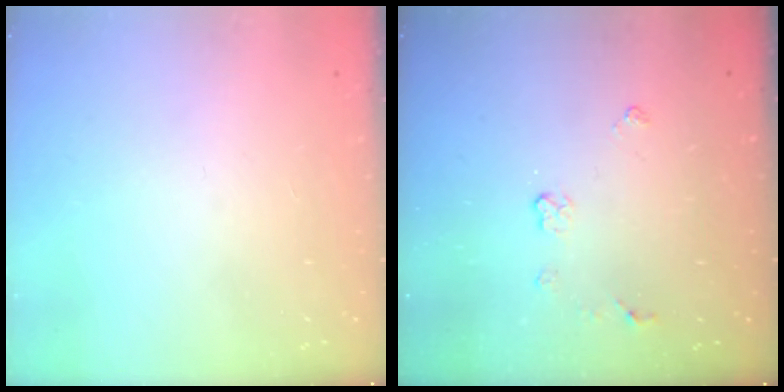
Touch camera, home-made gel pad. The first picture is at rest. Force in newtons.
{"total": 3.9, "press": 3.8, "slide": 0.6}